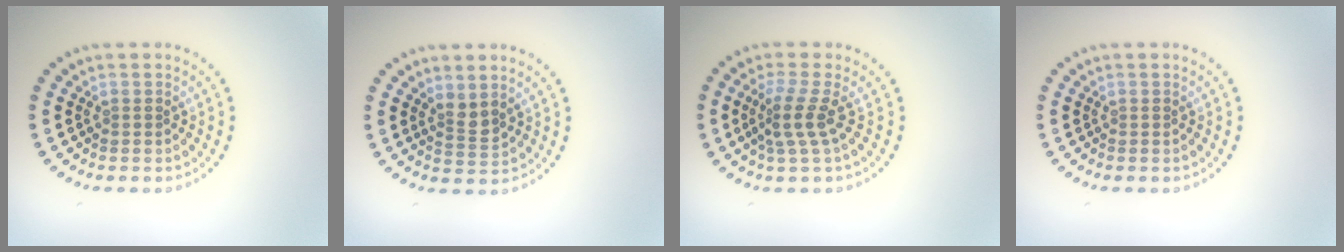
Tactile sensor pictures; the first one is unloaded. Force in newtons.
{"total": 1.7, "press": 1.4, "slide": 1.1}
{"total": 2.8, "press": 1.9, "slide": 2.0}
{"total": 0.0}